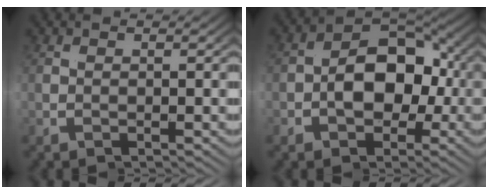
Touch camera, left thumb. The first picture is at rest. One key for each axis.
{"total": 9.9, "fx": -1.9, "fy": 6.4, "fz": 7.3, "tx": -0.135, "ty": -0.017, "tz": -0.025}